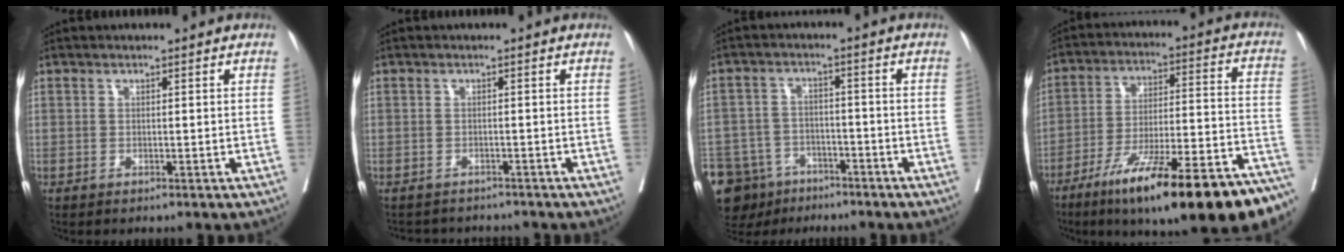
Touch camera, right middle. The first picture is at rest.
{"total": 4.3, "force": [-4.1, 1.5, -0.1], "torque": [0.007, -0.003, -0.056]}
{"total": 13.1, "force": [-9.2, 8.5, 3.9], "torque": [-0.094, 0.007, -0.138]}
{"total": 25.3, "force": [-17.8, 2.9, 17.8], "torque": [-0.197, 0.010, -0.281]}